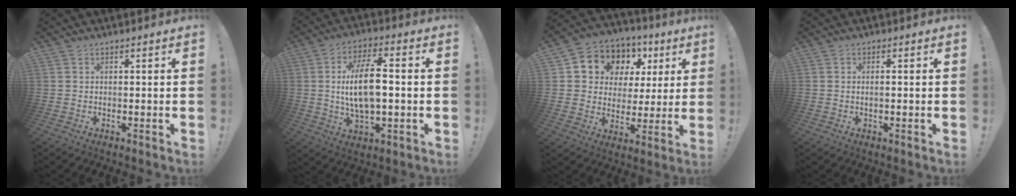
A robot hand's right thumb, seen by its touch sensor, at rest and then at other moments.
{"total": 14.0, "force": [0.3, 5.9, 12.7], "torque": [-0.230, 0.005, 0.001]}
{"total": 10.1, "force": [4.4, 8.4, 3.4], "torque": [-0.050, -0.034, 0.090]}
{"total": 1.3, "force": [-0.1, 0.1, 1.3], "torque": [-0.022, 0.000, -0.002]}